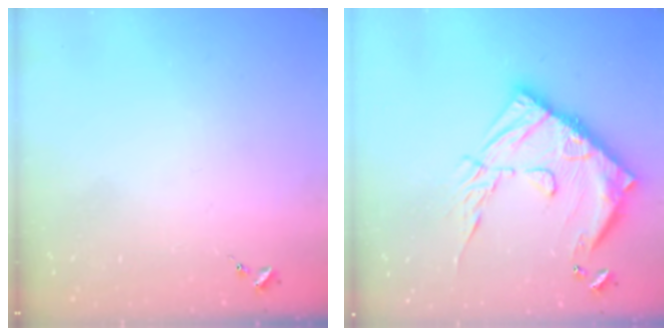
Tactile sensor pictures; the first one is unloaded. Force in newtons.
{"total": 22.5, "press": 22.4, "slide": 2.1}